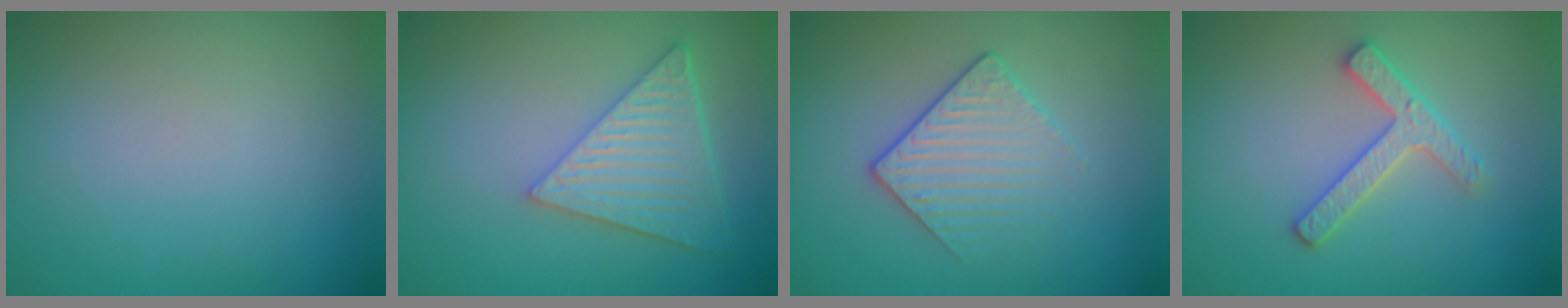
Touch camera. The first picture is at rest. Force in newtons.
{"total": 5.9, "press": 4.4, "slide": 3.9}
{"total": 2.4, "press": 2.1, "slide": 1.1}
{"total": 2.7, "press": 2.6, "slide": 0.5}